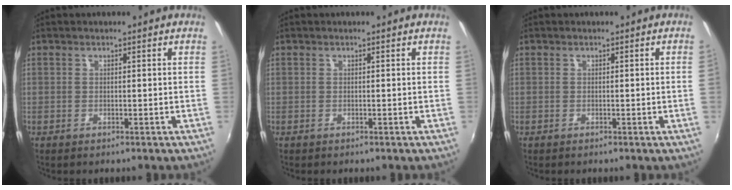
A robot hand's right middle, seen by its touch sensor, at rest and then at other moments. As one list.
[{"total": 0.0}, {"total": 0.8, "force": [0.0, -0.4, 0.6], "torque": [-0.002, -0.004, 0.000]}]